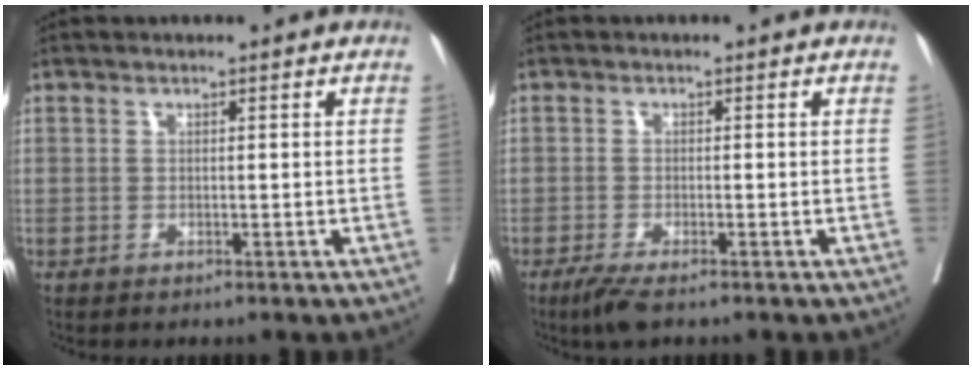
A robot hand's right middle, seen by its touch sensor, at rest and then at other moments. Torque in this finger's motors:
{"motor_torque": [0.30, -0.19, 0.01, 0.02]}